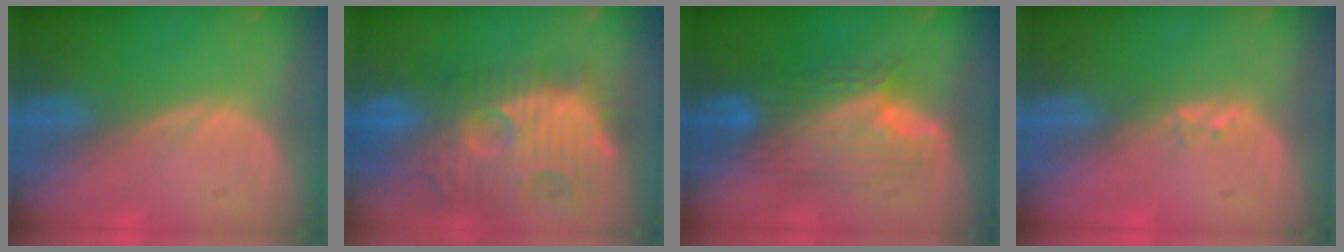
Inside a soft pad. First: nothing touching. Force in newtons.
{"total": 13.5, "press": 12.4, "slide": 5.3}
{"total": 7.7, "press": 7.6, "slide": 0.7}
{"total": 1.4, "press": 1.3, "slide": 0.7}